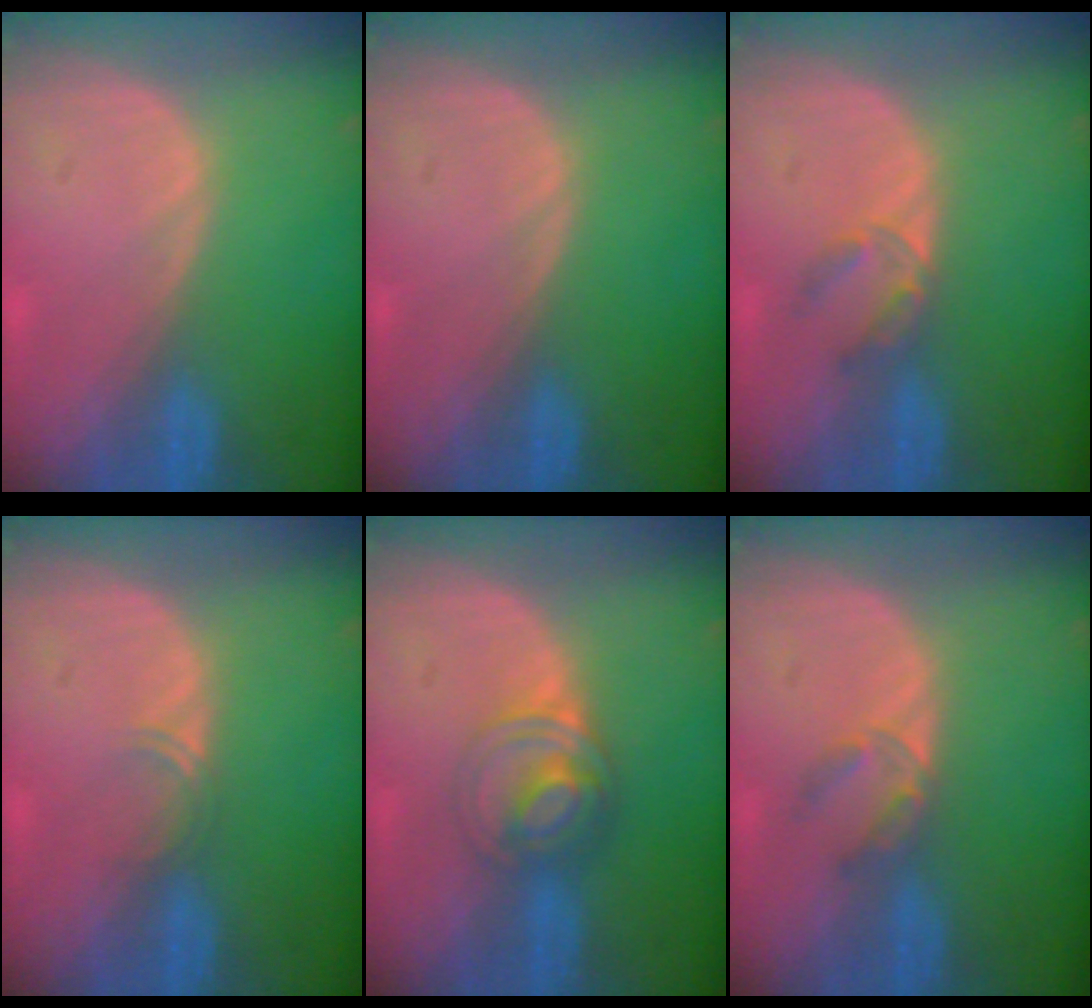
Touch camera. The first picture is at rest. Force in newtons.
{"total": 0.0}
{"total": 2.9, "press": 2.7, "slide": 1.0}
{"total": 1.4, "press": 1.1, "slide": 0.9}
{"total": 6.1, "press": 5.3, "slide": 3.1}
{"total": 2.9, "press": 2.7, "slide": 1.0}